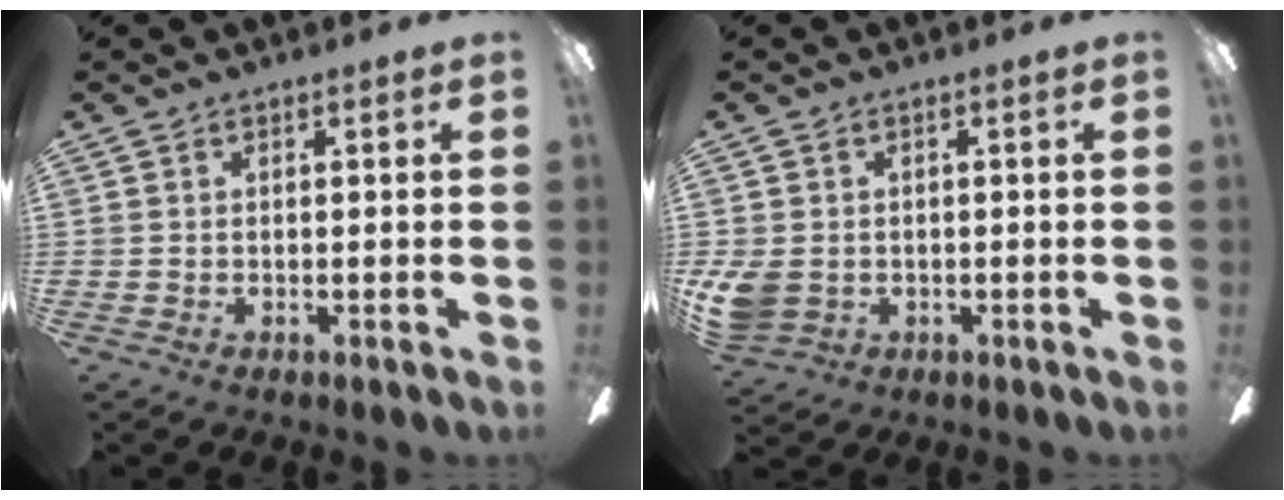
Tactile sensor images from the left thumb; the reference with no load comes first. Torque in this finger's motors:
{"motor_torque": [-0.32, 0.35, 0.03, -0.03, 0.00]}